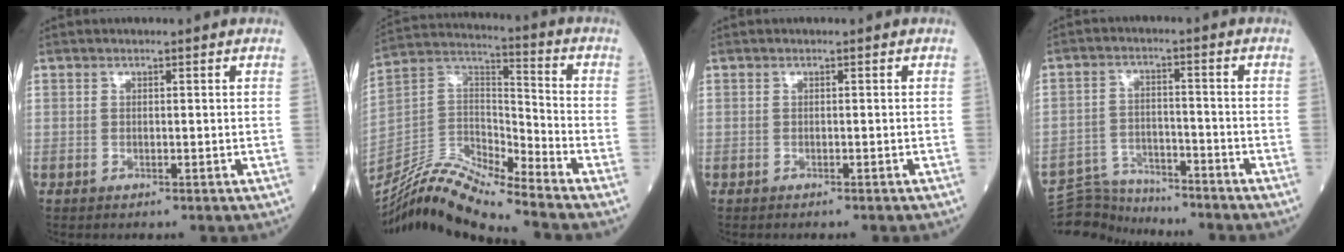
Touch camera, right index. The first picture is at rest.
{"total": 15.9, "force": [-14.8, -0.7, 5.6], "torque": [-0.109, 0.027, -0.283]}
{"total": 1.3, "force": [-1.2, -0.1, 0.5], "torque": [-0.006, 0.003, -0.015]}
{"total": 7.6, "force": [-7.4, 0.8, -1.3], "torque": [0.017, 0.017, -0.133]}